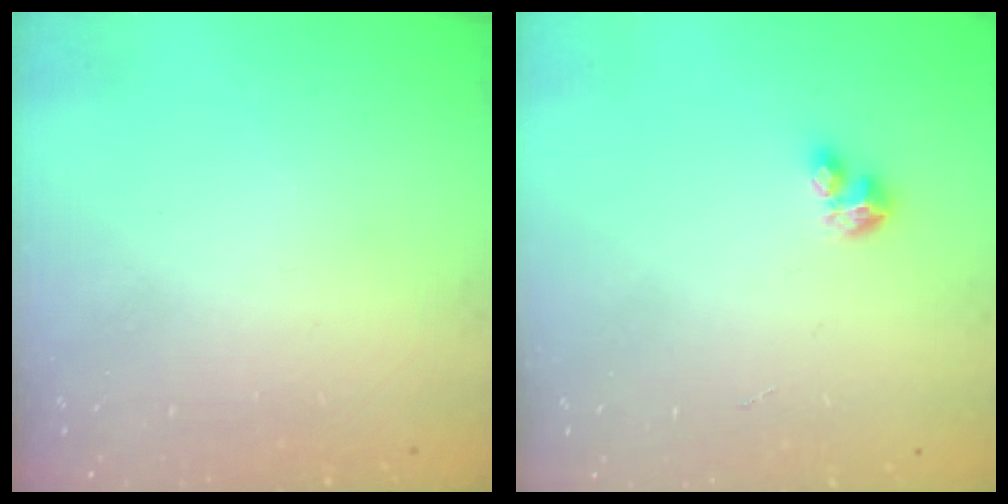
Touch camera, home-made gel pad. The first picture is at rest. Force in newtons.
{"total": 2.8, "press": 2.8, "slide": 0.2}